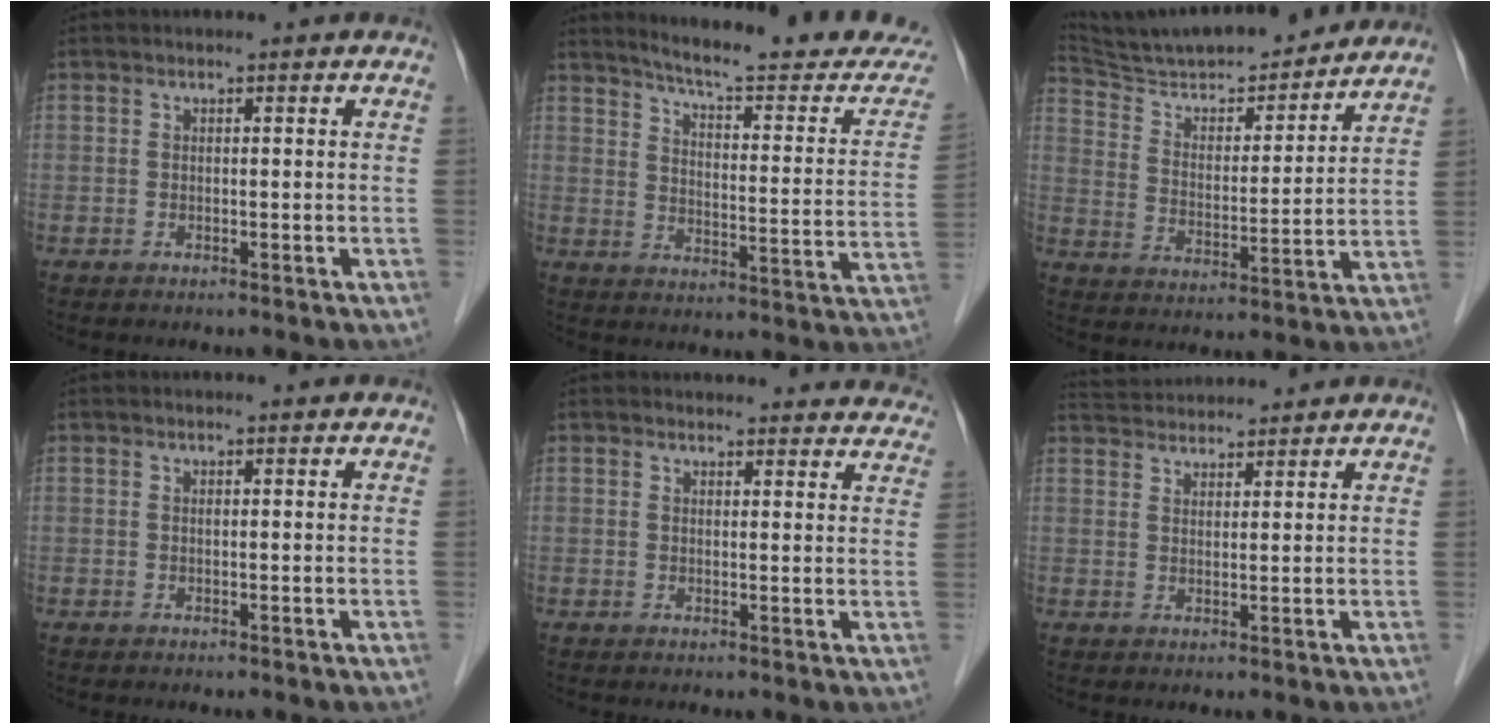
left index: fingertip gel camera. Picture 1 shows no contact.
{"total": 20.0, "force": [18.8, 1.2, 6.9], "torque": [-0.092, -0.084, 0.230]}
{"total": 19.3, "force": [18.0, 2.5, 6.8], "torque": [-0.113, 0.000, 0.277]}
{"total": 0.0}
{"total": 14.5, "force": [13.9, 3.6, 1.9], "torque": [0.011, -0.019, 0.130]}
{"total": 7.1, "force": [7.0, 0.6, 1.4], "torque": [-0.032, 0.034, 0.114]}